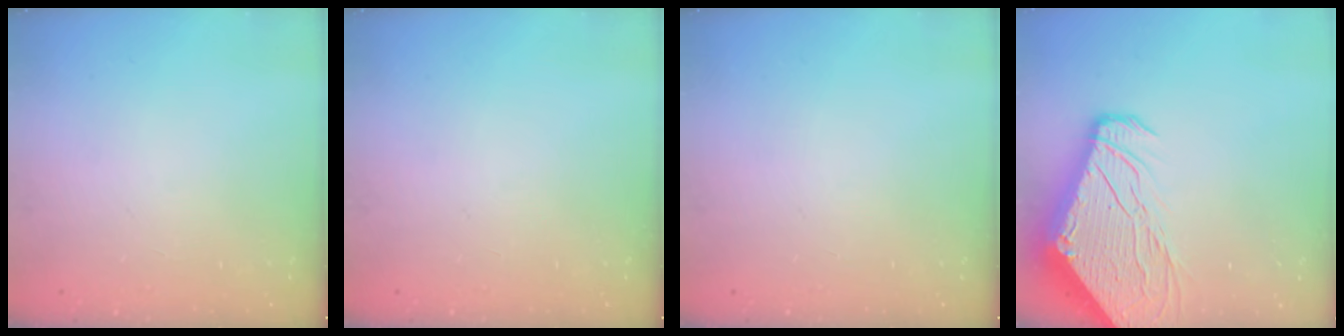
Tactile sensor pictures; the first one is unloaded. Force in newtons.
{"total": 0.0}
{"total": 0.0}
{"total": 16.7, "press": 16.6, "slide": 2.0}